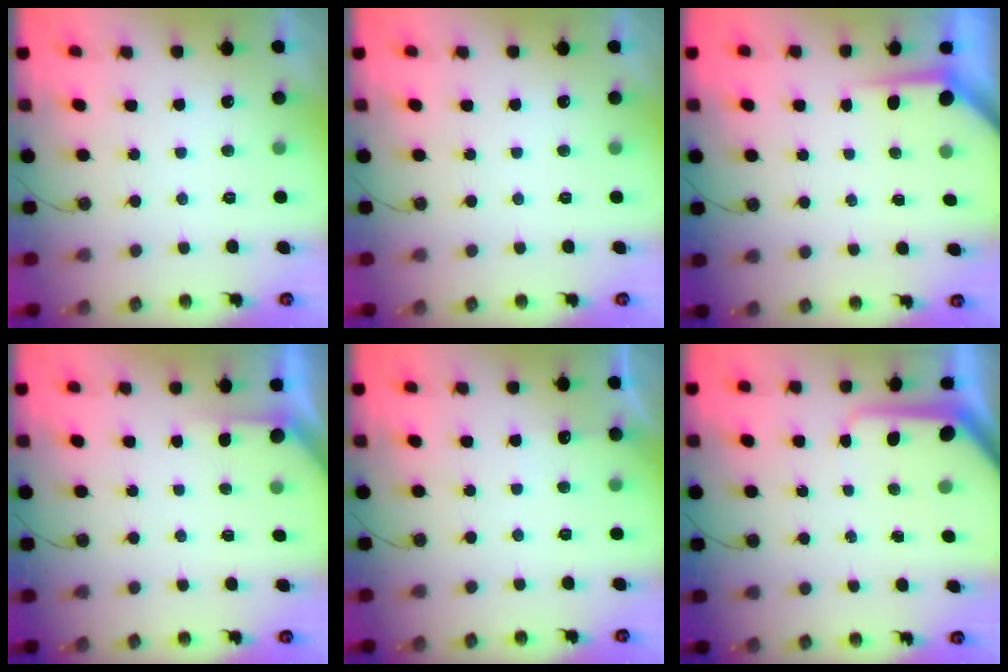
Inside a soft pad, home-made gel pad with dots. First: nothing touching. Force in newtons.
{"total": 0.0}
{"total": 3.7, "press": 3.7, "slide": 0.5}
{"total": 2.2, "press": 2.2, "slide": 0.2}
{"total": 2.8, "press": 2.8, "slide": 0.4}
{"total": 8.7, "press": 8.7, "slide": 0.8}